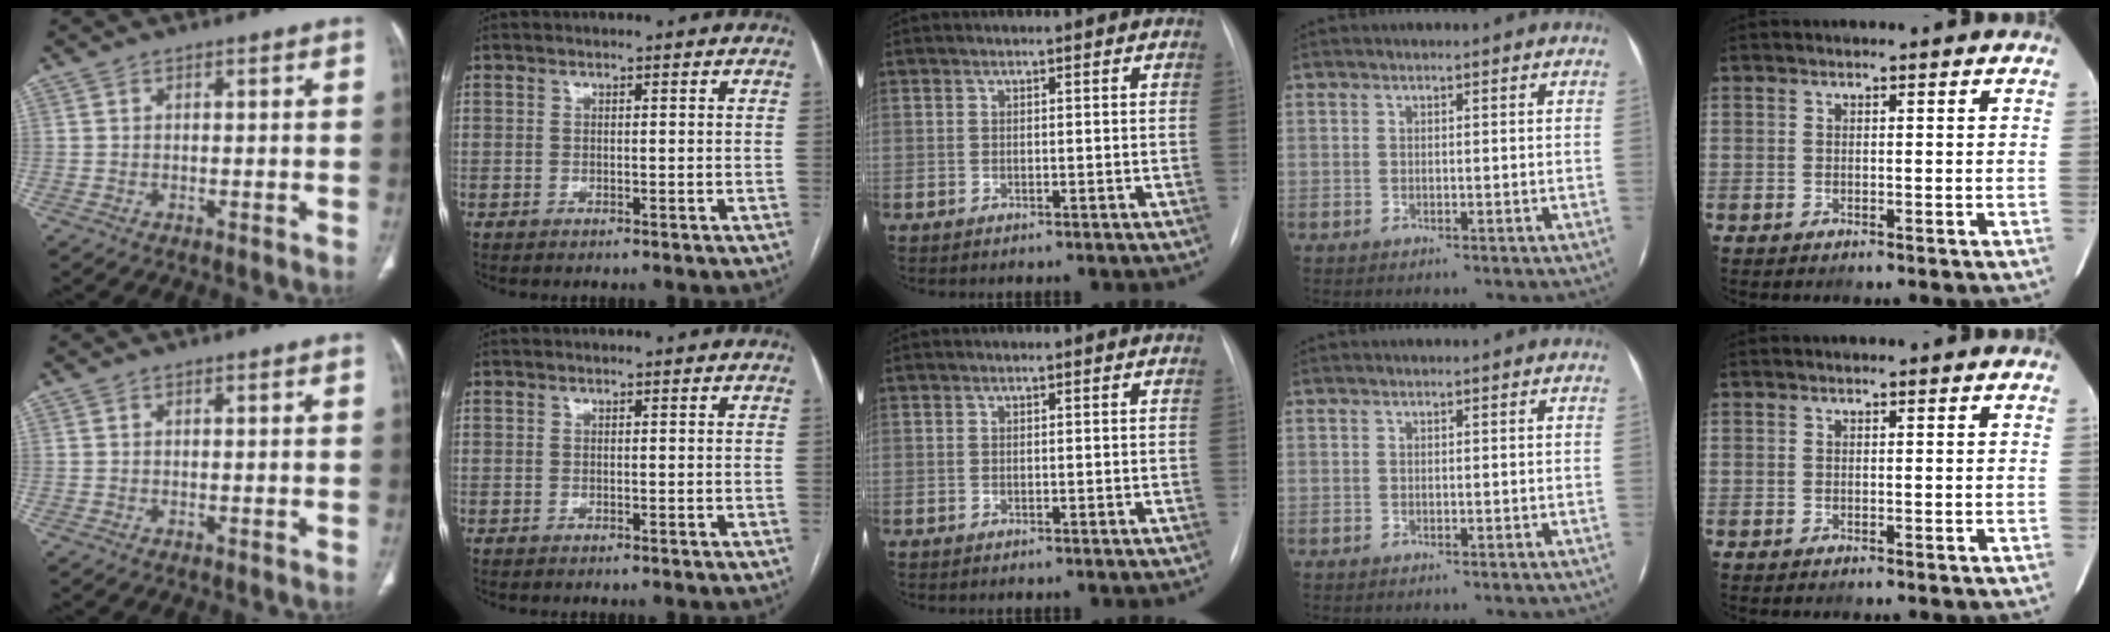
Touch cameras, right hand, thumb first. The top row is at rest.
{}